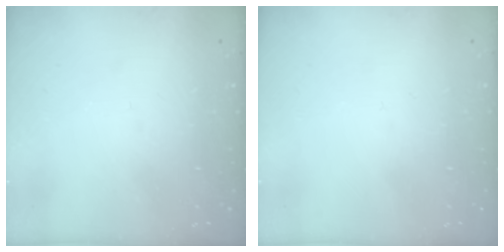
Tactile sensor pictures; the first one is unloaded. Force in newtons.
{"total": 1.8, "press": 1.8, "slide": 0.1}